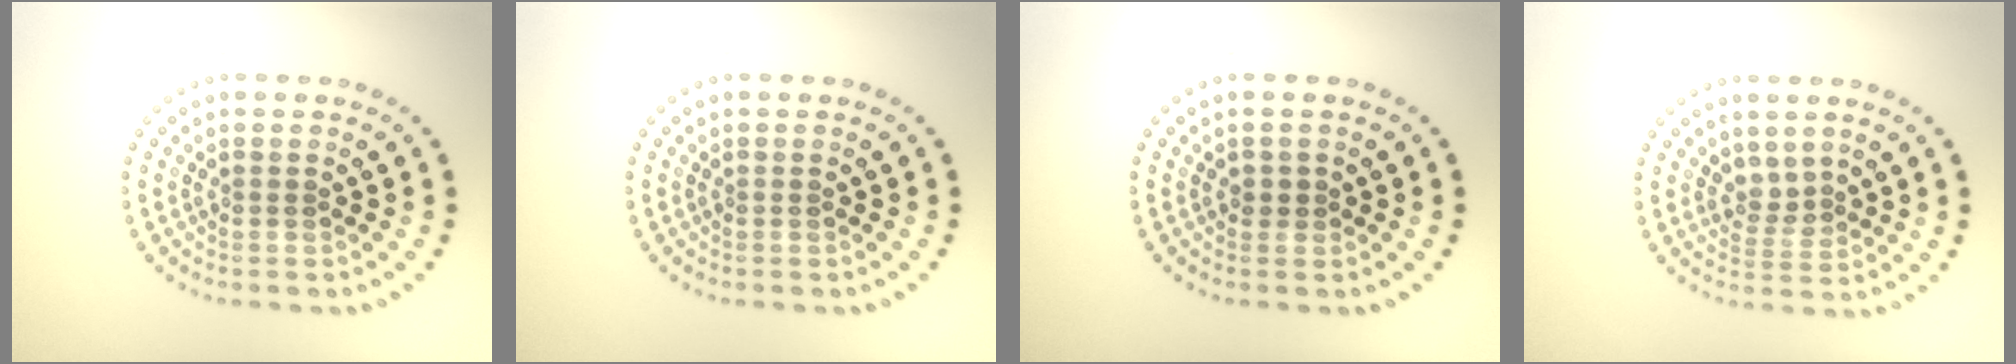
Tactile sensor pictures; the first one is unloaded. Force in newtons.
{"total": 0.0}
{"total": 0.9, "press": 0.9, "slide": 0.4}
{"total": 2.0, "press": 1.3, "slide": 1.5}